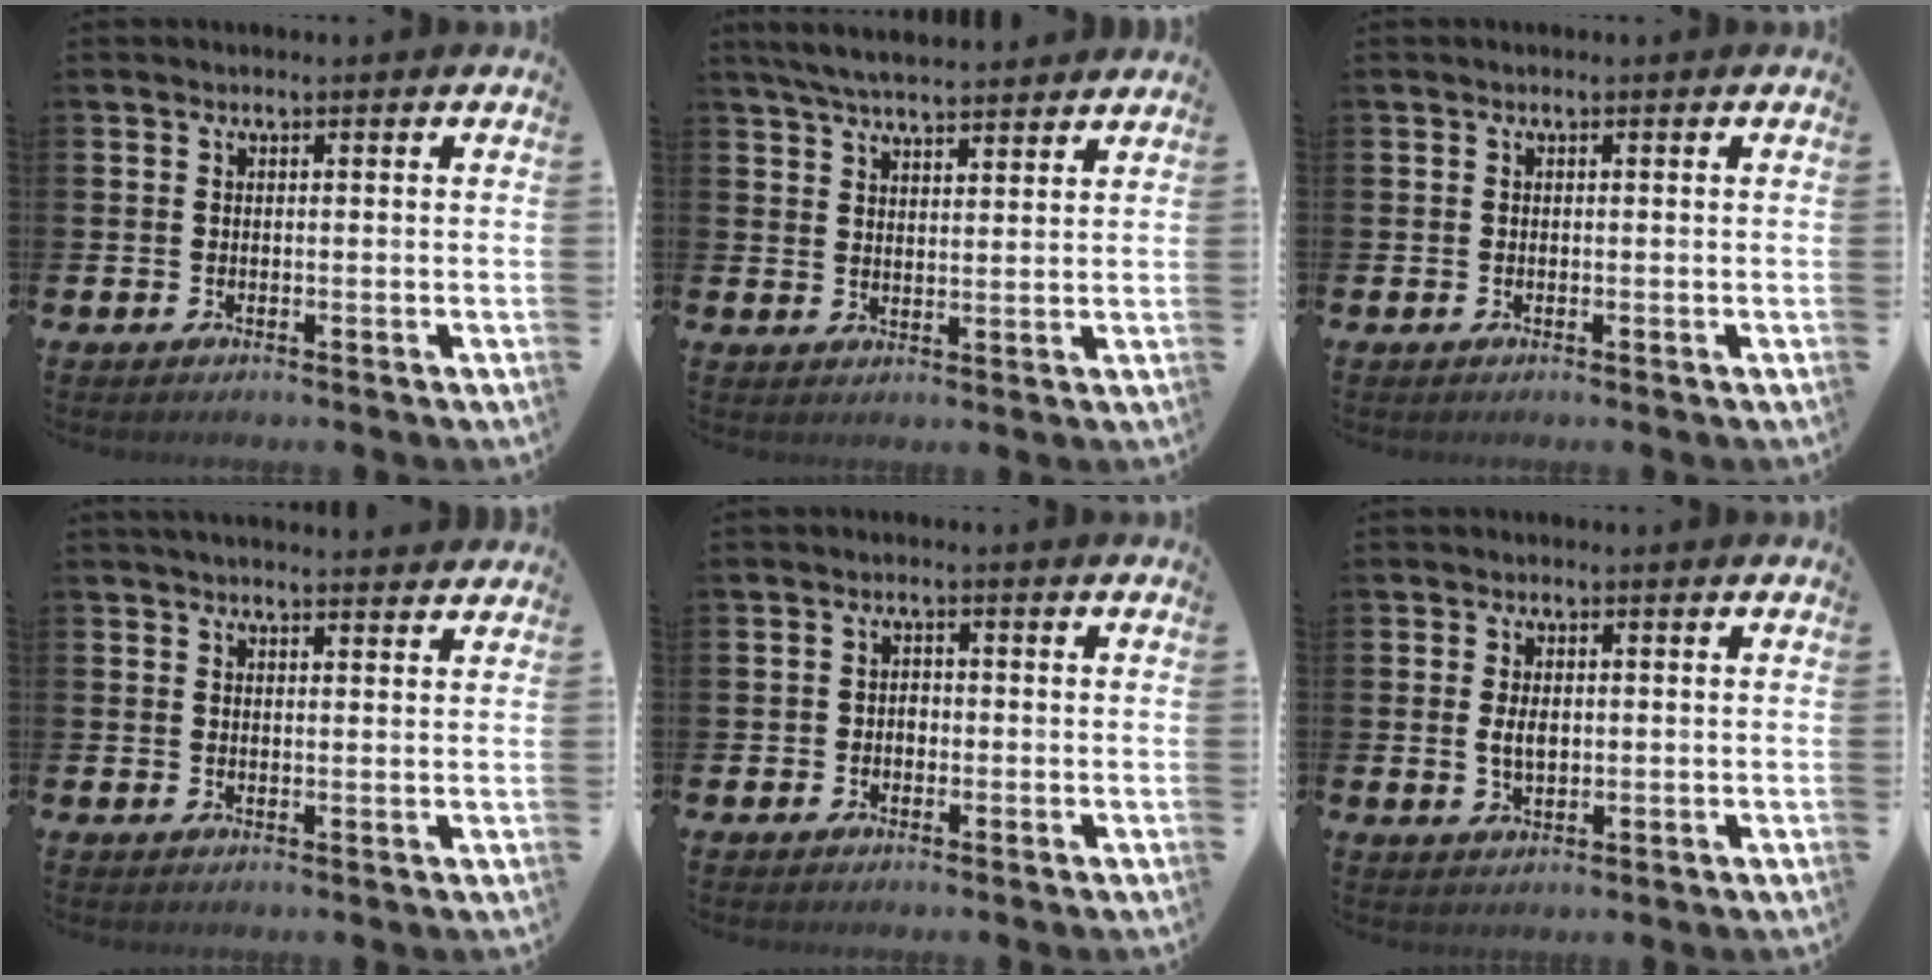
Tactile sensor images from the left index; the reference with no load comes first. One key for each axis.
{"total": 5.3, "fx": 5.2, "fy": 0.4, "fz": 1.1, "tx": -0.035, "ty": -0.023, "tz": 0.095}
{"total": 0.0}
{"total": 2.5, "fx": 2.5, "fy": 0.2, "fz": 0.4, "tx": -0.012, "ty": -0.009, "tz": 0.045}
{"total": 2.0, "fx": -0.8, "fy": 1.5, "fz": 0.9, "tx": -0.006, "ty": 0.000, "tz": -0.022}
{"total": 2.8, "fx": 0.3, "fy": 1.6, "fz": 2.2, "tx": -0.025, "ty": -0.002, "tz": -0.001}